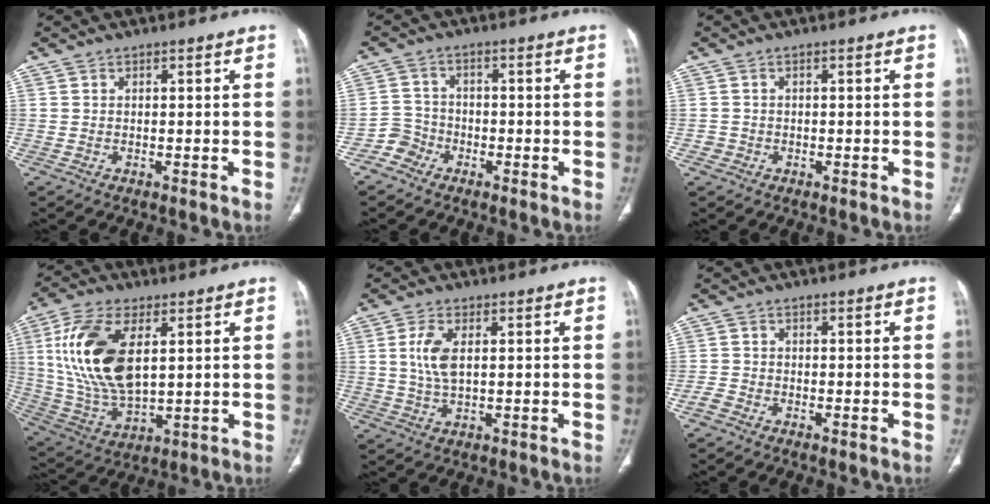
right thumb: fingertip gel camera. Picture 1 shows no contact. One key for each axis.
{"total": 3.6, "fx": -2.3, "fy": 2.7, "fz": -0.4, "tx": 0.026, "ty": 0.017, "tz": -0.054}
{"total": 1.1, "fx": -0.3, "fy": 1.0, "fz": 0.0, "tx": 0.005, "ty": 0.006, "tz": -0.007}
{"total": 18.7, "fx": 4.7, "fy": 9.6, "fz": 15.3, "tx": -0.310, "ty": -0.015, "tz": 0.096}
{"total": 6.0, "fx": 1.3, "fy": 2.8, "fz": 5.1, "tx": -0.115, "ty": -0.004, "tz": 0.027}
{"total": 1.8, "fx": -1.4, "fy": 0.9, "fz": 0.7, "tx": -0.020, "ty": 0.006, "tz": -0.029}